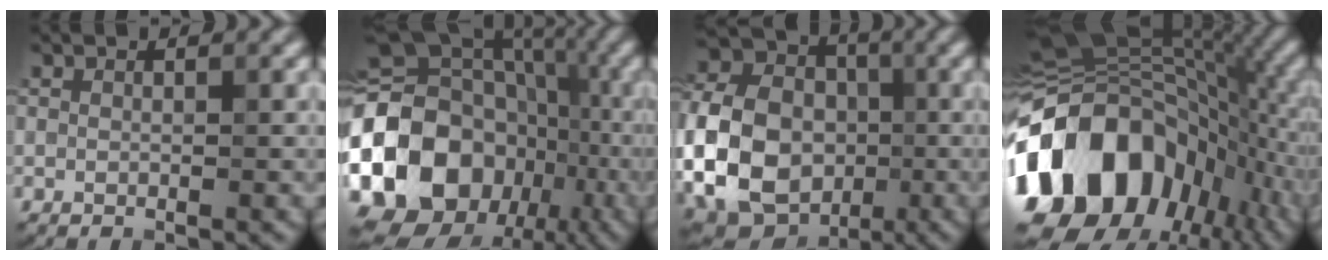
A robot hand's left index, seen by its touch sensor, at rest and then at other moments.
{"total": 19.6, "force": [-5.6, 15.9, 10.1], "torque": [-0.212, 0.001, -0.104]}
{"total": 16.1, "force": [-3.0, 13.1, 8.9], "torque": [-0.191, -0.006, -0.071]}
{"total": 18.0, "force": [-5.9, 12.6, 11.3], "torque": [-0.227, -0.003, -0.111]}